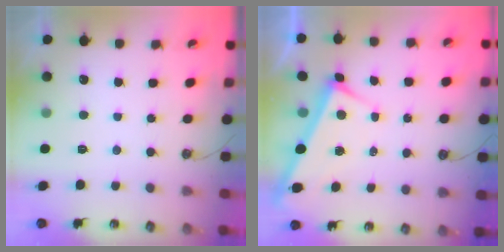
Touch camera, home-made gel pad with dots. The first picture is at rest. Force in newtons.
{"total": 4.8, "press": 4.8, "slide": 0.5}